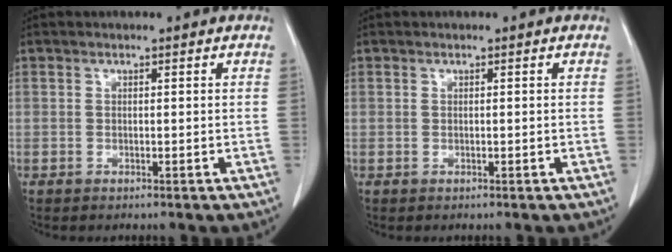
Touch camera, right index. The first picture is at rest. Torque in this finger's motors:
{"motor_torque": [0.00, 0.00, 0.00, 0.00]}